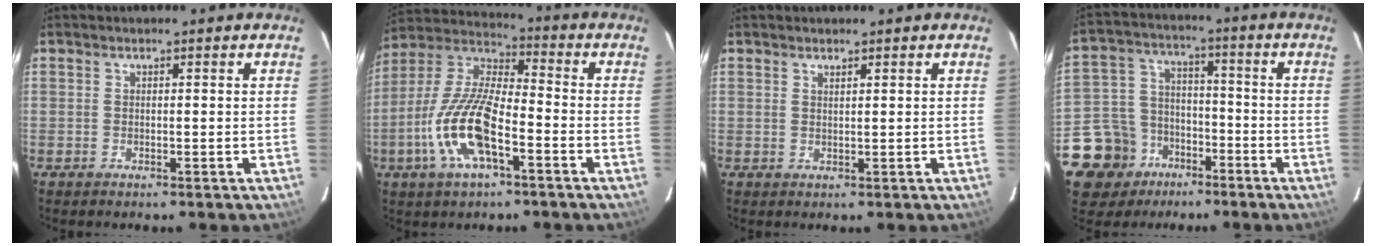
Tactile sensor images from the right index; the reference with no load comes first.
{"total": 15.5, "force": [-6.2, 5.1, 13.2], "torque": [-0.278, -0.007, -0.125]}
{"total": 0.8, "force": [0.7, 0.1, 0.4], "torque": [-0.006, 0.000, 0.012]}
{"total": 13.5, "force": [-8.4, 10.1, 3.0], "torque": [-0.101, 0.041, -0.136]}